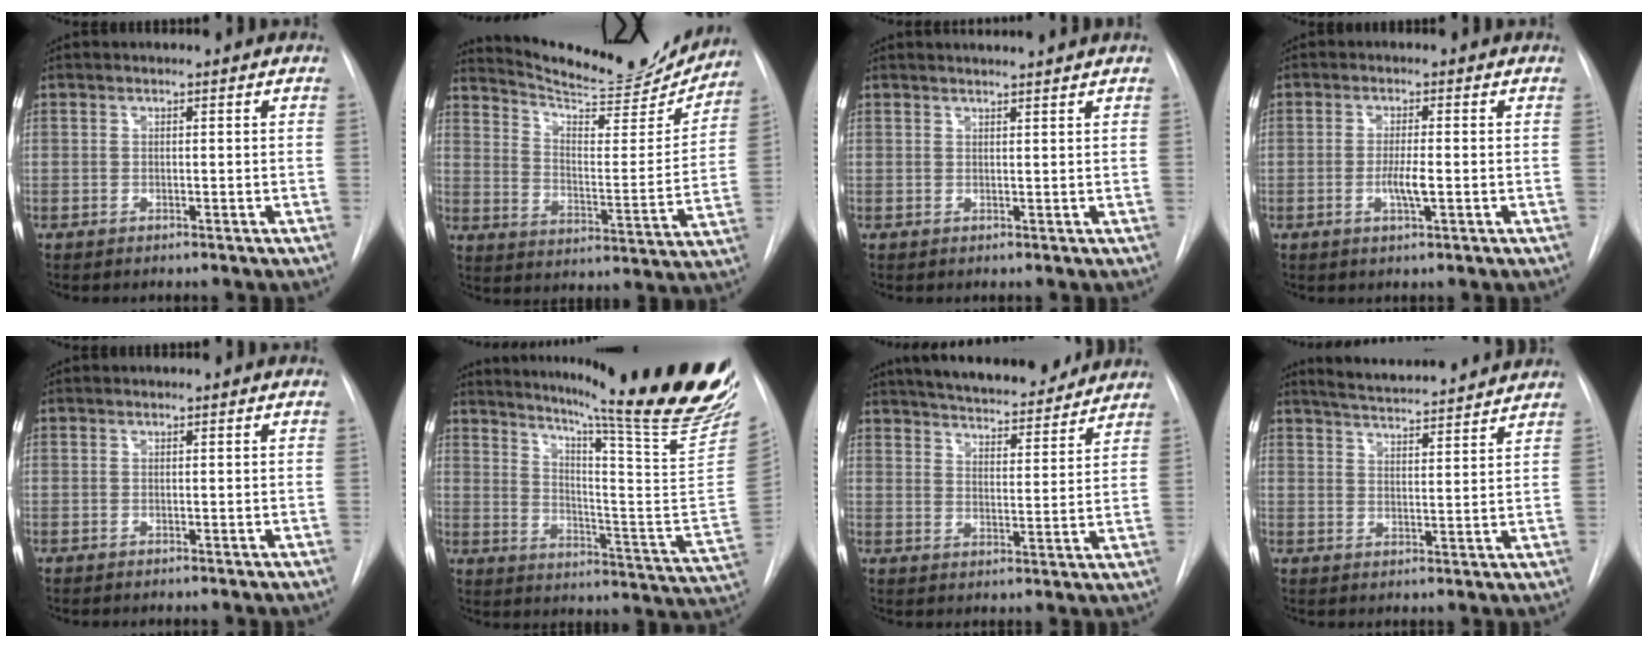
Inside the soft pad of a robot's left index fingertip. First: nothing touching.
{"total": 19.7, "force": [18.8, 2.7, 5.3], "torque": [-0.083, -0.052, 0.261]}
{"total": 4.4, "force": [4.1, -0.7, 1.2], "torque": [-0.015, 0.012, 0.048]}
{"total": 3.0, "force": [-0.6, 0.1, 3.0], "torque": [-0.056, -0.004, -0.010]}
{"total": 0.0}
{"total": 29.0, "force": [24.4, -0.5, 15.5], "torque": [-0.219, -0.129, 0.312]}
{"total": 18.5, "force": [16.8, 3.7, 6.9], "torque": [-0.111, 0.004, 0.229]}
{"total": 13.6, "force": [12.8, 0.7, 4.7], "torque": [-0.084, 0.011, 0.178]}